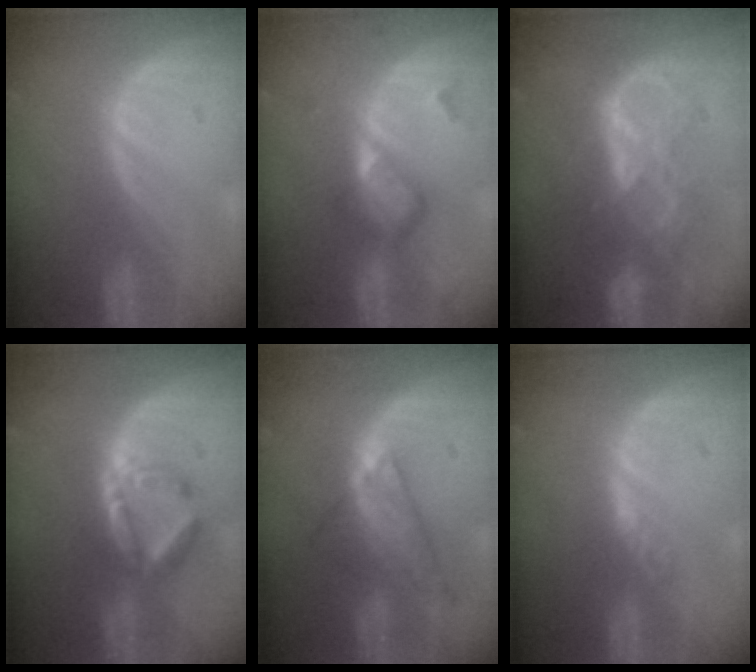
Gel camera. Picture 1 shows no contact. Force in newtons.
{"total": 5.7, "press": 4.9, "slide": 2.8}
{"total": 7.2, "press": 7.2, "slide": 0.3}
{"total": 5.7, "press": 5.5, "slide": 1.4}
{"total": 7.7, "press": 6.4, "slide": 4.3}
{"total": 1.8, "press": 1.6, "slide": 1.0}